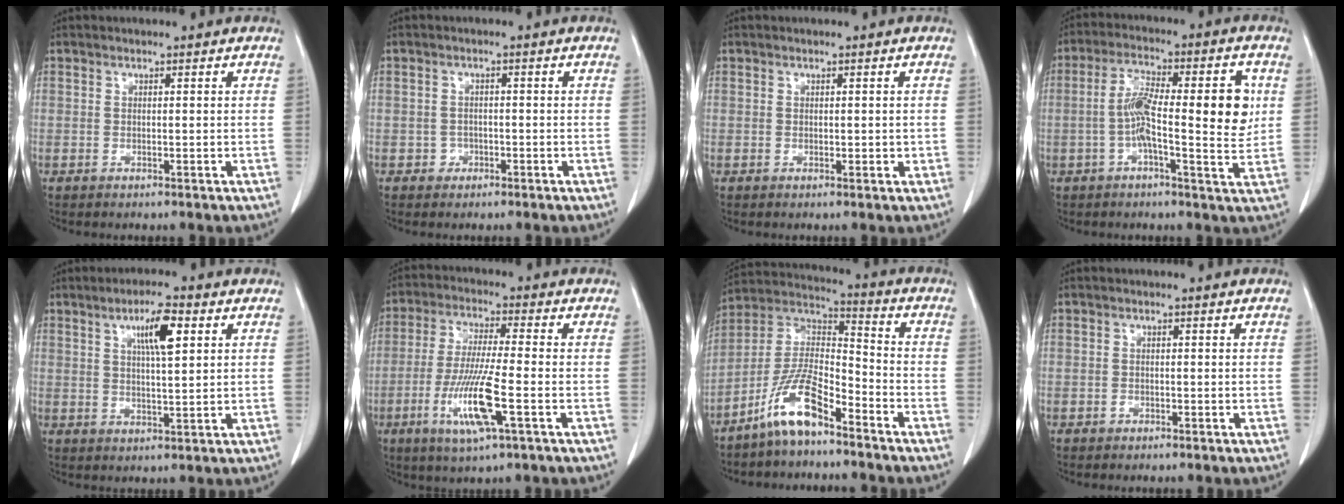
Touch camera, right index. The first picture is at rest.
{"total": 1.8, "force": [-0.9, 1.6, 0.1], "torque": [0.006, 0.009, -0.017]}
{"total": 1.1, "force": [0.1, 0.7, 0.9], "torque": [-0.009, 0.000, 0.003]}
{"total": 12.4, "force": [0.5, 2.7, 12.0], "torque": [-0.193, 0.020, 0.001]}
{"total": 6.5, "force": [2.7, 1.0, 5.9], "torque": [-0.102, 0.003, 0.045]}
{"total": 11.0, "force": [-3.7, 0.4, 10.3], "torque": [-0.207, -0.019, -0.074]}
{"total": 11.0, "force": [-7.5, 2.8, 7.5], "torque": [-0.163, 0.013, -0.145]}
{"total": 0.7, "force": [-0.5, 0.5, 0.1], "torque": [-0.003, 0.002, -0.010]}